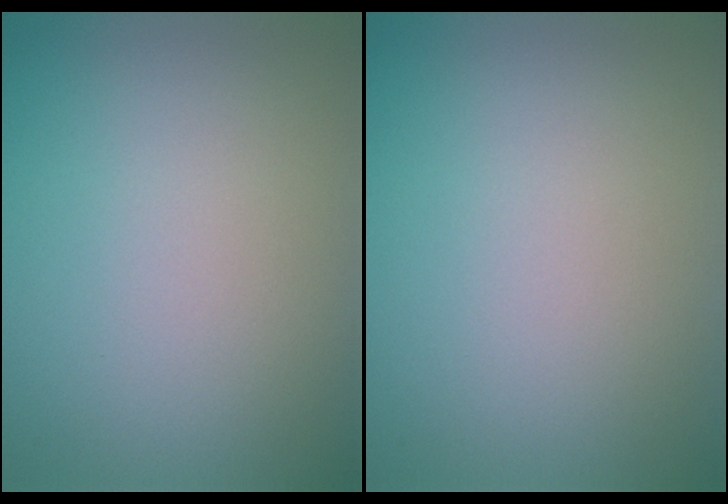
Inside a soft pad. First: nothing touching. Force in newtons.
{"total": 0.0}